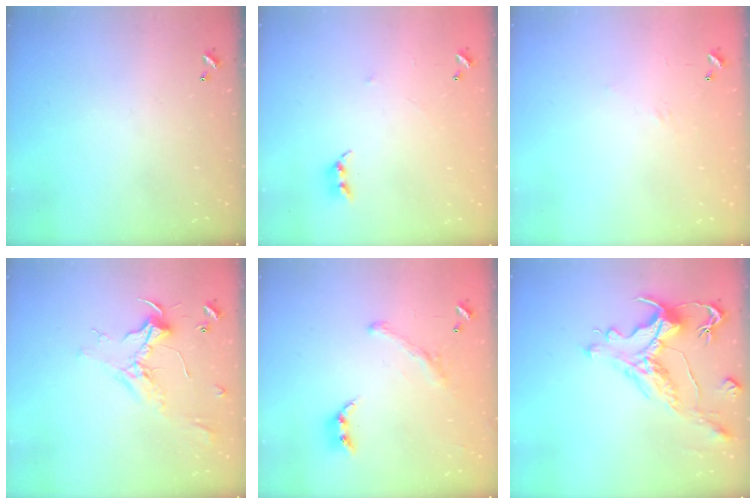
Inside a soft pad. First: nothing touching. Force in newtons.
{"total": 6.8, "press": 6.8, "slide": 0.6}
{"total": 6.1, "press": 6.0, "slide": 0.9}
{"total": 2.4, "press": 2.3, "slide": 0.8}
{"total": 1.8, "press": 1.2, "slide": 1.3}
{"total": 2.4, "press": 2.0, "slide": 1.3}